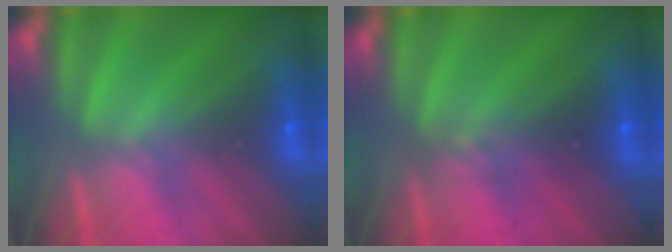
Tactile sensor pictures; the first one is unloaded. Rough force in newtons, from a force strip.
{"total": 2.3}